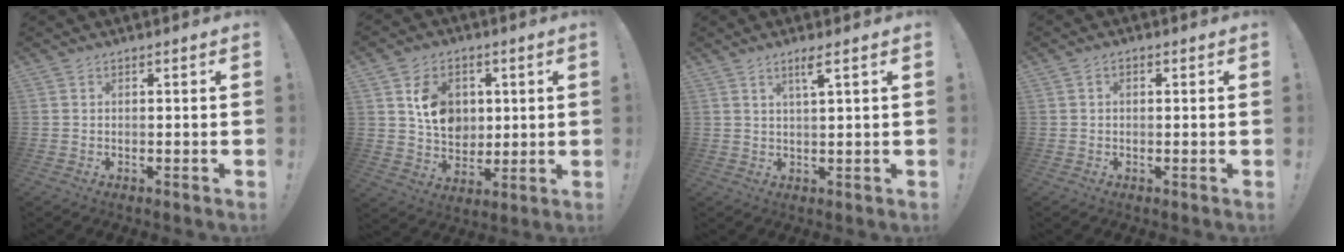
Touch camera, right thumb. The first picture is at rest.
{"total": 11.0, "force": [3.3, 9.0, 5.4], "torque": [-0.074, -0.007, 0.070]}
{"total": 3.9, "force": [2.1, 0.0, 3.4], "torque": [-0.061, -0.001, 0.031]}
{"total": 1.4, "force": [-0.1, 1.0, 1.0], "torque": [-0.015, 0.003, -0.002]}